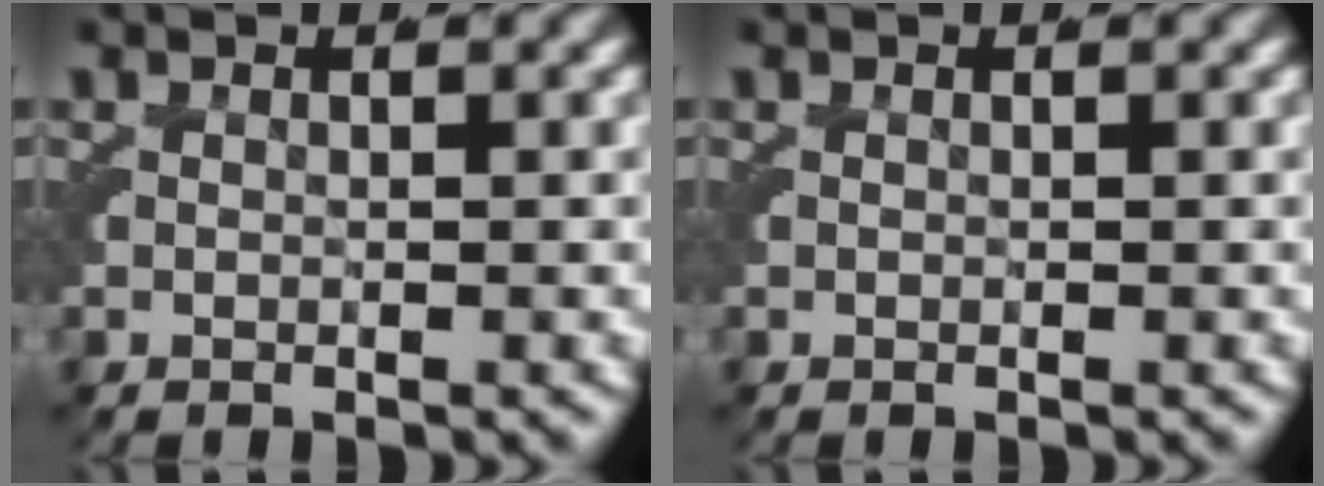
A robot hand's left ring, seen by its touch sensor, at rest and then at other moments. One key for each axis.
{"total": 0.0}